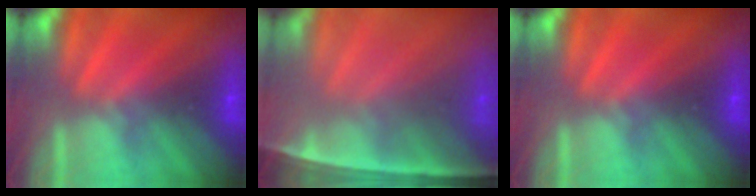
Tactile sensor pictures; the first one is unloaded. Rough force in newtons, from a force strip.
{"total": 7.2}
{"total": 0.0}